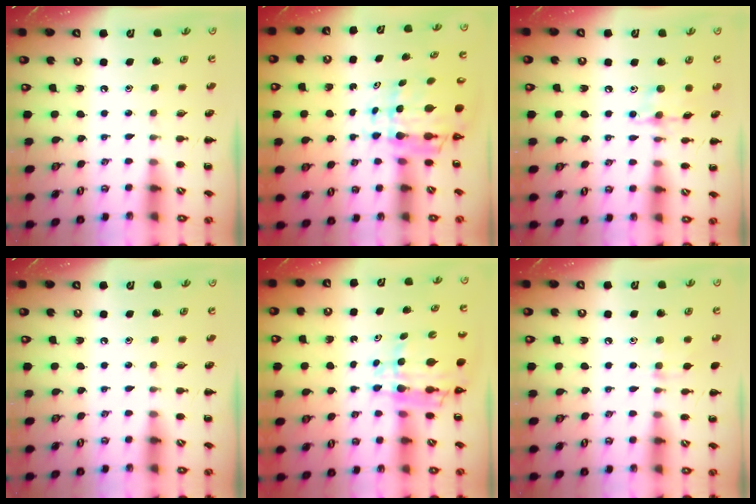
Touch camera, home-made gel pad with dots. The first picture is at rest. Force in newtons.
{"total": 7.1, "press": 6.7, "slide": 2.5}
{"total": 9.6, "press": 9.6, "slide": 0.4}
{"total": 0.0}
{"total": 9.0, "press": 8.5, "slide": 3.2}
{"total": 7.3, "press": 7.0, "slide": 2.0}